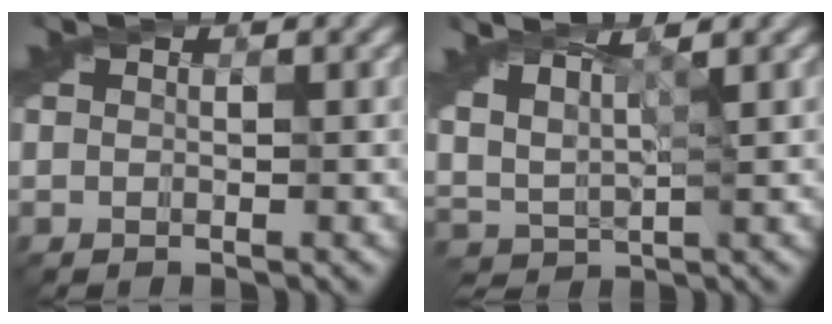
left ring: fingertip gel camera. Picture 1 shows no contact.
{"total": 4.0, "force": [2.9, 1.2, 2.5], "torque": [-0.063, 0.007, 0.055]}